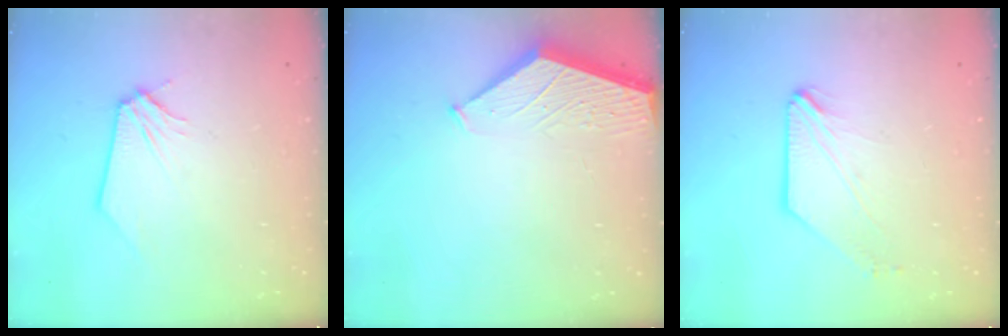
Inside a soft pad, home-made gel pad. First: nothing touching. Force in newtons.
{"total": 1.8, "press": 1.8, "slide": 0.2}
{"total": 0.6, "press": 0.5, "slide": 0.2}